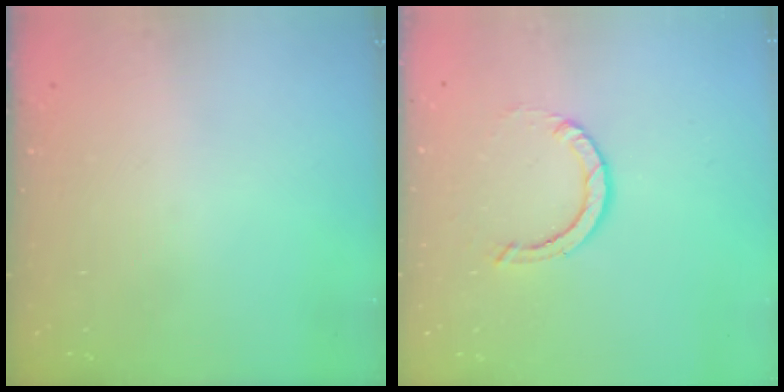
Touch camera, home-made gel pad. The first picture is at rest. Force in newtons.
{"total": 3.8, "press": 3.8, "slide": 0.4}